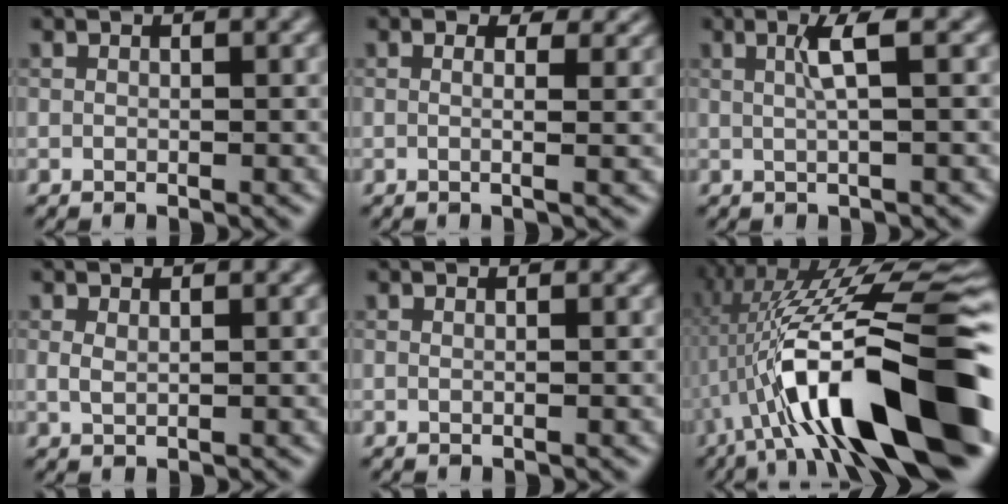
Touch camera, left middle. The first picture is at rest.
{"total": 4.1, "force": [1.7, 2.0, 3.1], "torque": [-0.023, 0.016, -0.009]}
{"total": 2.5, "force": [0.6, 0.4, 2.4], "torque": [-0.045, 0.005, 0.008]}
{"total": 0.8, "force": [0.4, 0.3, 0.7], "torque": [-0.015, -0.001, 0.009]}
{"total": 0.6, "force": [0.2, 0.2, 0.5], "torque": [-0.004, -0.001, -0.005]}
{"total": 16.6, "force": [-3.9, 4.0, 15.6], "torque": [-0.257, 0.027, -0.062]}